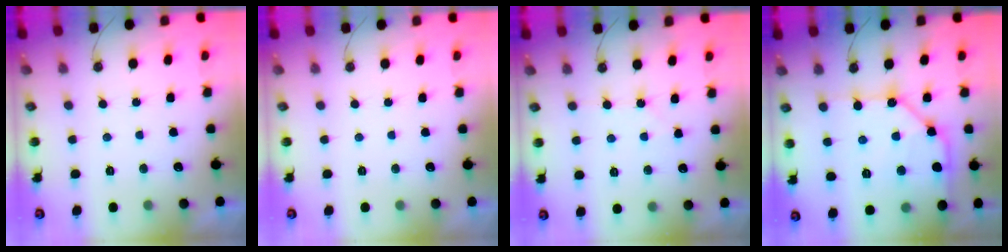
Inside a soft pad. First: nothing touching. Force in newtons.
{"total": 0.0}
{"total": 4.4, "press": 4.4, "slide": 0.6}
{"total": 13.8, "press": 13.8, "slide": 1.1}